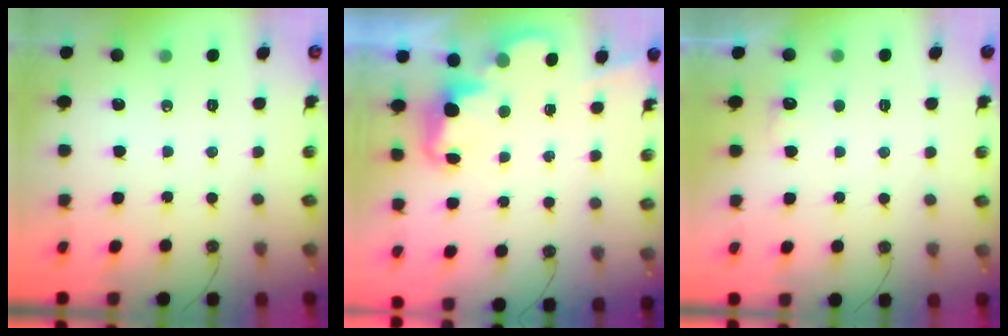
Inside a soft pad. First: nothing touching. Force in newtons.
{"total": 2.5, "press": 2.4, "slide": 0.6}
{"total": 4.4, "press": 4.2, "slide": 1.2}